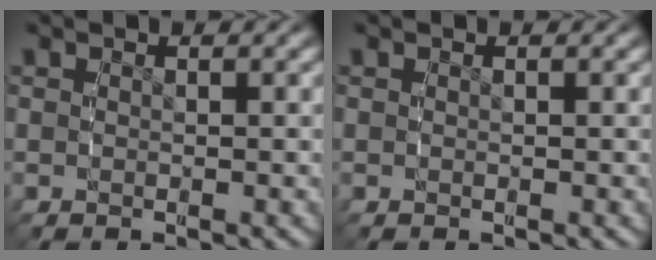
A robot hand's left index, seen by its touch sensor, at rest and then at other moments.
{"total": 0.0}